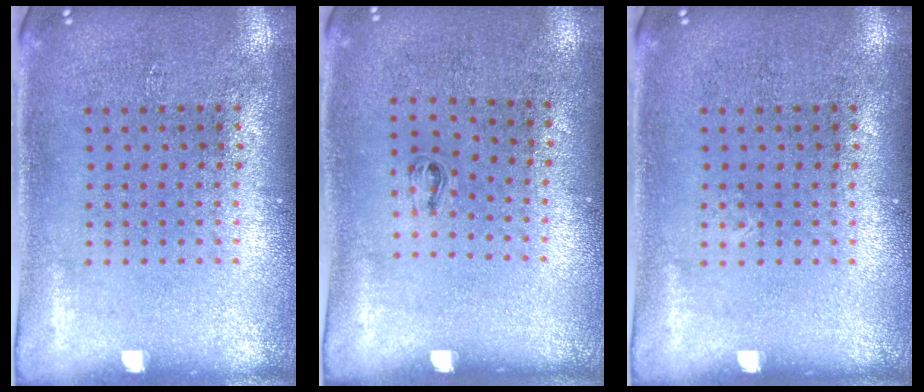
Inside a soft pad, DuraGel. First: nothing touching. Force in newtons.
{"total": 0.5, "press": 0.3, "slide": 0.5}
{"total": 0.0}